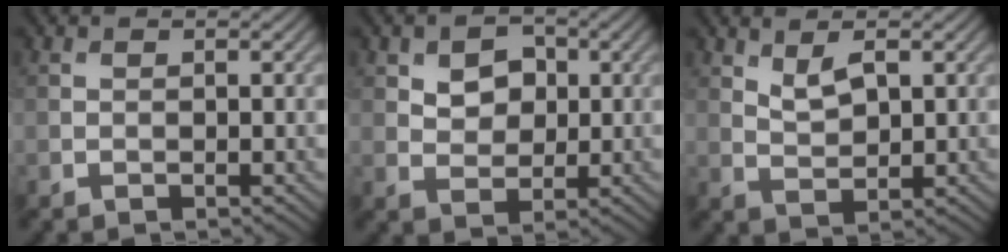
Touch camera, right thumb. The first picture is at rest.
{"total": 4.2, "force": [1.2, 3.1, 2.5], "torque": [-0.048, 0.000, 0.015]}
{"total": 3.2, "force": [1.8, 1.3, 2.3], "torque": [-0.051, -0.005, 0.039]}